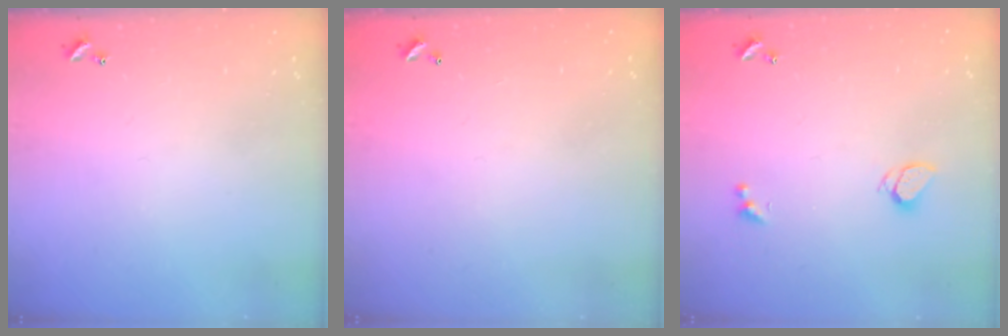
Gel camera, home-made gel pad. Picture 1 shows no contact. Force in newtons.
{"total": 2.9, "press": 2.9, "slide": 0.1}
{"total": 1.9, "press": 1.8, "slide": 0.4}